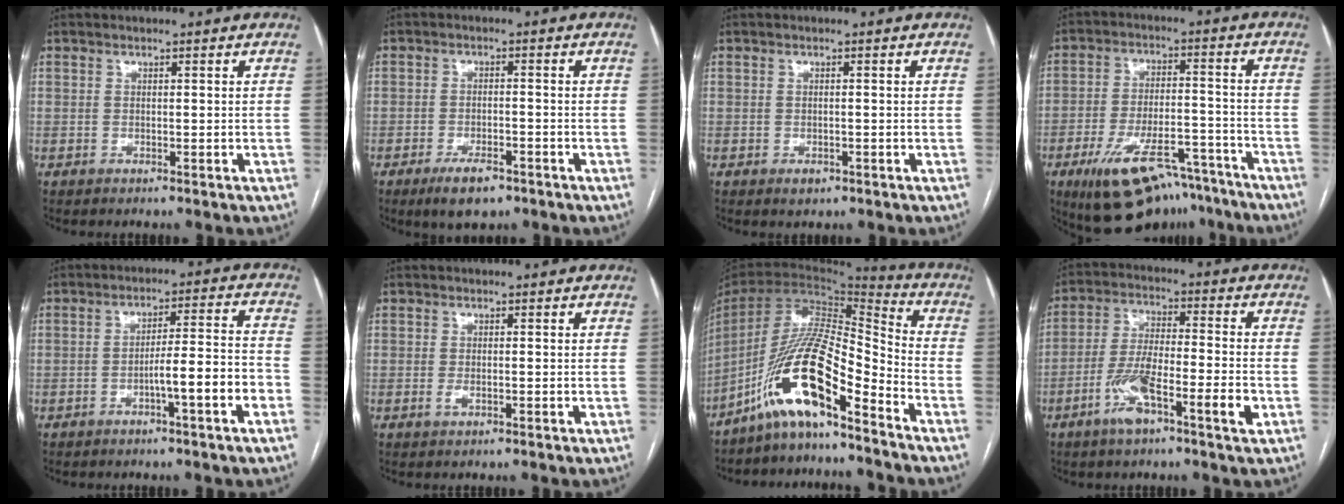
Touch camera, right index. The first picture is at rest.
{"total": 5.2, "force": [-3.4, 1.9, 3.4], "torque": [-0.063, -0.004, -0.052]}
{"total": 1.3, "force": [-0.7, 0.8, 0.7], "torque": [-0.007, 0.001, -0.004]}
{"total": 16.6, "force": [-11.6, 6.5, 9.8], "torque": [-0.154, 0.015, -0.182]}
{"total": 7.9, "force": [-3.4, 0.1, 7.1], "torque": [-0.109, 0.018, -0.050]}
{"total": 0.8, "force": [-0.3, 0.1, 0.7], "torque": [-0.016, -0.002, -0.005]}
{"total": 14.8, "force": [-9.7, 1.9, 11.1], "torque": [-0.216, 0.007, -0.179]}
{"total": 10.2, "force": [-4.6, 1.5, 8.9], "torque": [-0.173, 0.004, -0.086]}